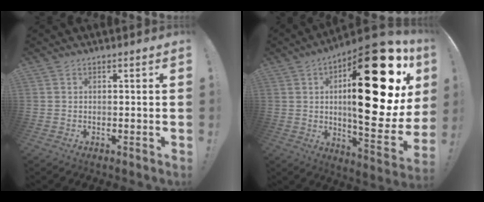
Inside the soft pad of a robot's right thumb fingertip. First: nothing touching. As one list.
[{"total": 34.3, "force": [8.7, 11.8, 31.0], "torque": [-0.459, -0.058, 0.152]}]